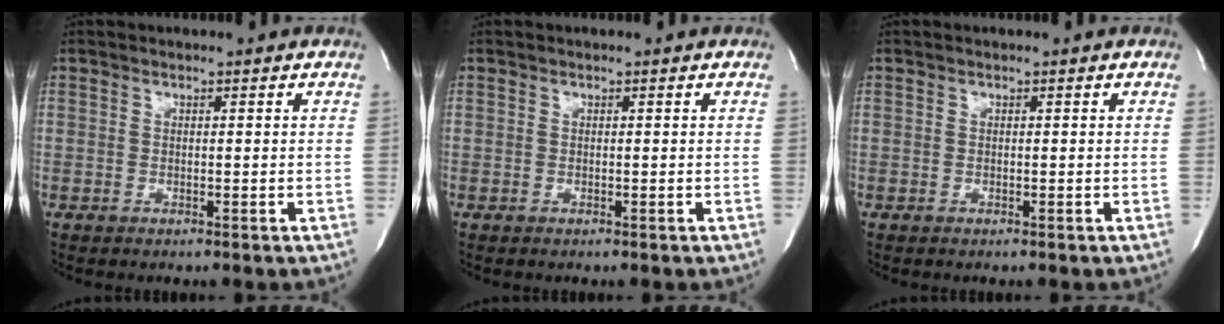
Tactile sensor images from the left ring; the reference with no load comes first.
{"total": 0.0}
{"total": 0.0}